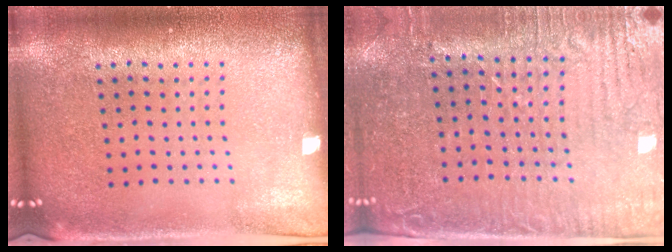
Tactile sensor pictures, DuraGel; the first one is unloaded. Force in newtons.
{"total": 3.8, "press": 3.5, "slide": 1.6}